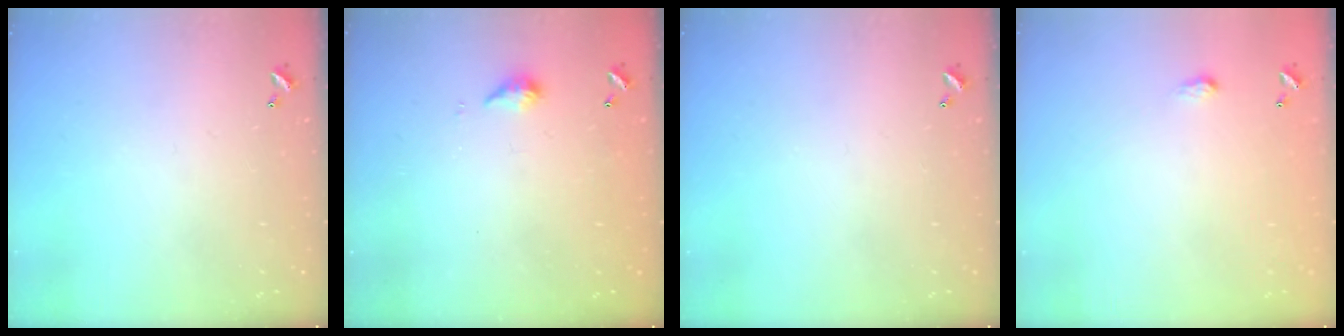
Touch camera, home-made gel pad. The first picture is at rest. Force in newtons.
{"total": 4.4, "press": 4.3, "slide": 0.8}
{"total": 0.0}
{"total": 1.3, "press": 1.3, "slide": 0.2}